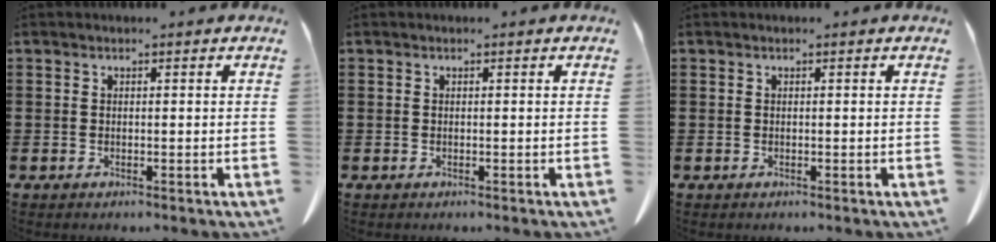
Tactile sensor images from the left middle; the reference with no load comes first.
{"total": 0.0}
{"total": 0.0}